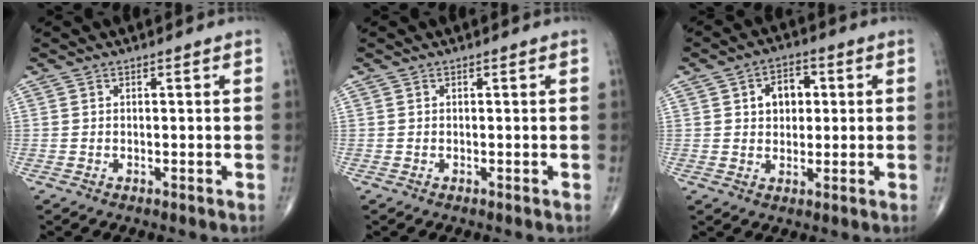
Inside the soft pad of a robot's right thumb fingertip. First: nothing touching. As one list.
[{"total": 0.0}, {"total": 6.5, "force": [1.4, 4.7, 4.4], "torque": [-0.040, 0.007, 0.017]}]